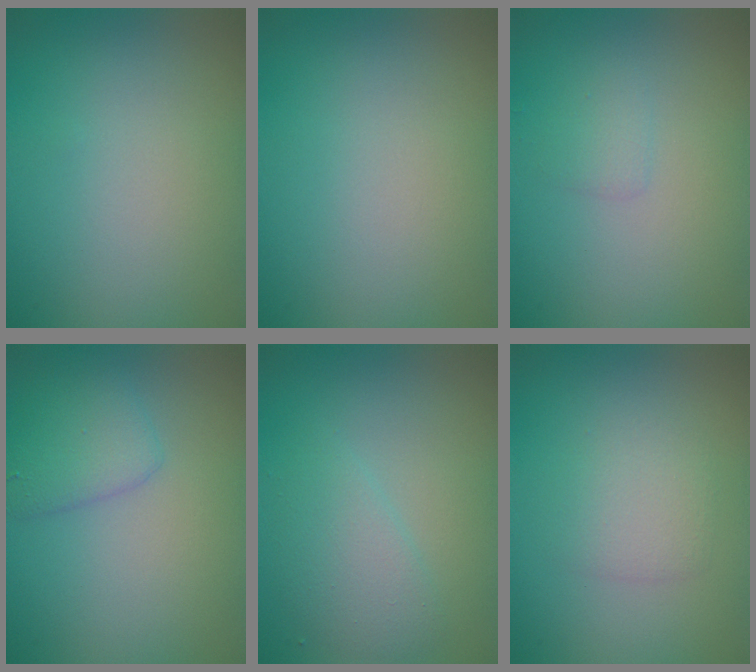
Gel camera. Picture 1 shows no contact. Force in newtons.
{"total": 0.0}
{"total": 1.0, "press": 1.0, "slide": 0.0}
{"total": 2.4, "press": 2.4, "slide": 0.1}
{"total": 2.5, "press": 2.5, "slide": 0.1}
{"total": 1.9, "press": 1.9, "slide": 0.1}